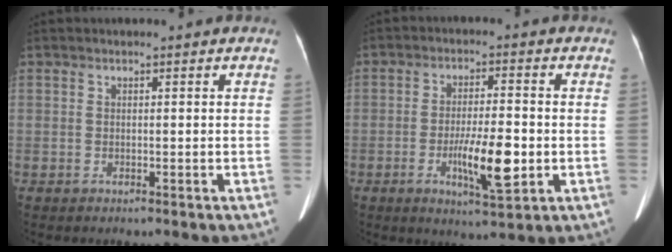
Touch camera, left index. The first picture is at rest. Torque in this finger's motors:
{"motor_torque": [0.57, 0.50, 0.17, 0.09]}